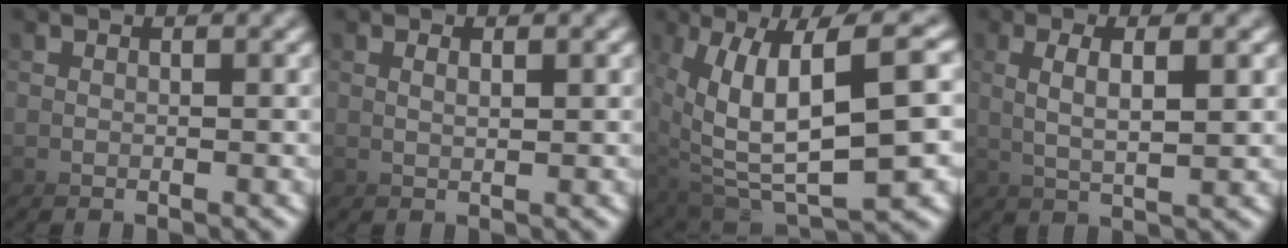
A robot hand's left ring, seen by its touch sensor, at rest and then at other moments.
{"total": 1.7, "force": [0.1, -1.6, 0.5], "torque": [0.002, 0.012, -0.003]}
{"total": 7.2, "force": [-0.6, 2.5, 6.7], "torque": [-0.149, -0.004, -0.001]}
{"total": 4.6, "force": [1.0, -4.4, -0.8], "torque": [-0.012, 0.022, 0.006]}